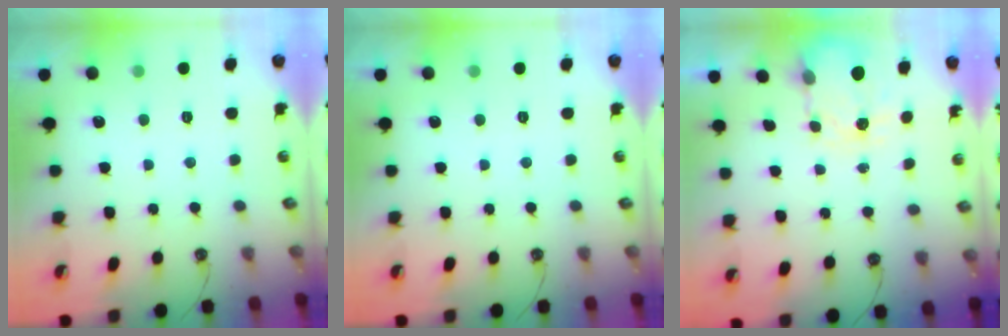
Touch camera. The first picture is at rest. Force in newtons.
{"total": 0.0}
{"total": 3.6, "press": 3.5, "slide": 0.5}